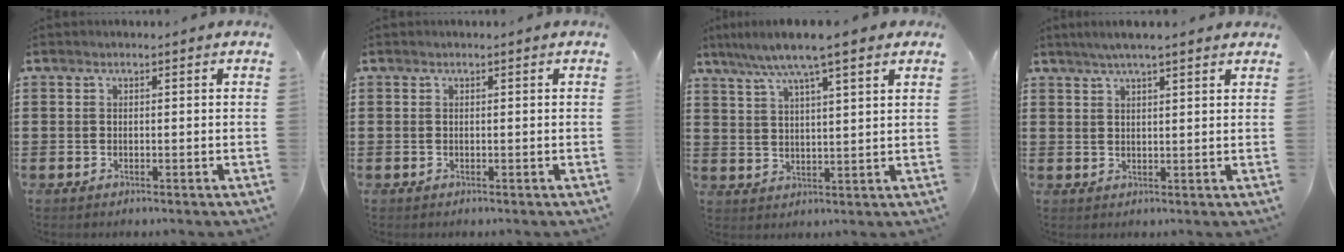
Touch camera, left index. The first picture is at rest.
{"total": 0.0}
{"total": 7.7, "force": [5.8, 0.4, 5.0], "torque": [-0.111, -0.013, 0.102]}
{"total": 3.8, "force": [2.9, 0.4, 2.3], "torque": [-0.051, 0.002, 0.052]}